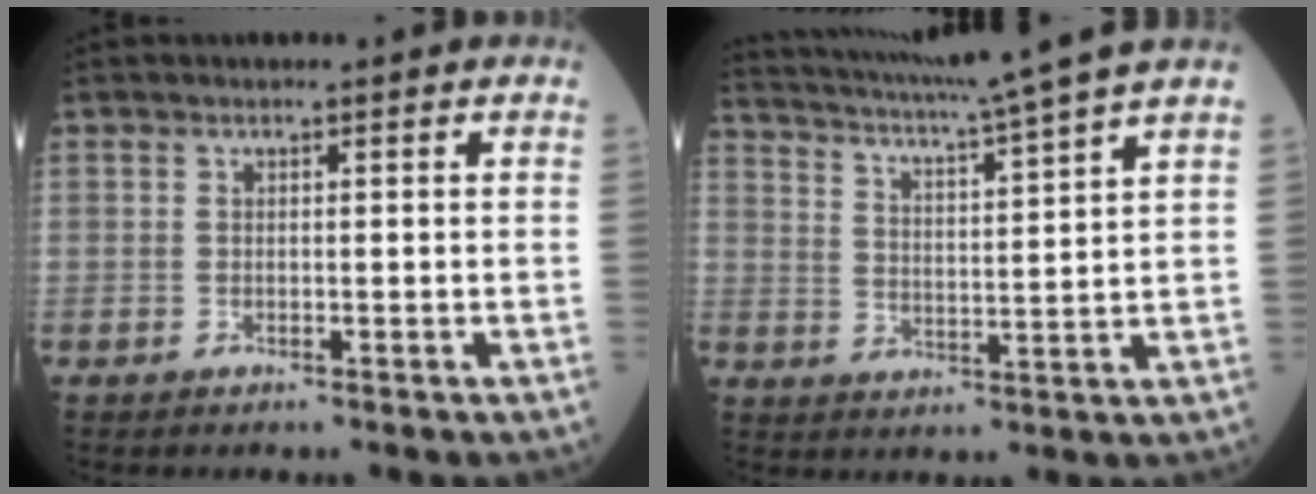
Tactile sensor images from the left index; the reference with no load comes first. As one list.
[{"total": 15.5, "force": [13.5, -2.3, 7.1], "torque": [-0.130, -0.018, 0.195]}]